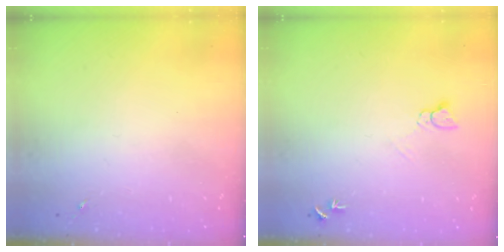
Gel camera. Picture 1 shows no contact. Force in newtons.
{"total": 4.4, "press": 4.4, "slide": 0.4}